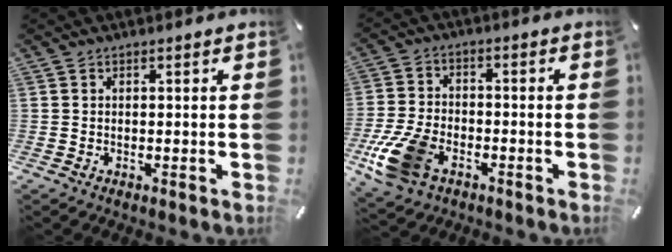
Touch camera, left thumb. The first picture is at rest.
{"total": 12.3, "force": [-5.7, 7.6, 7.8], "torque": [-0.165, 0.021, -0.101]}